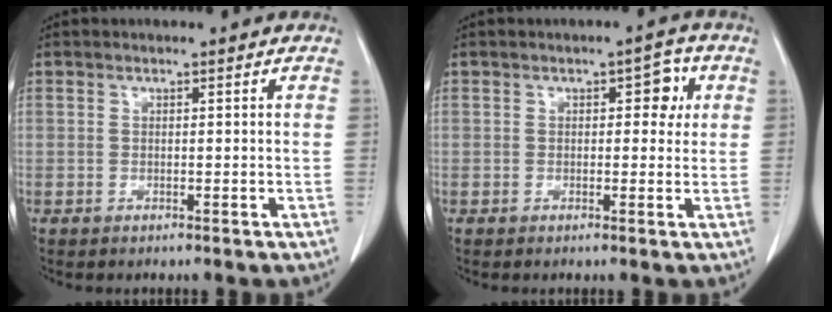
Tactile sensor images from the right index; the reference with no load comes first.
{"total": 3.5, "force": [1.0, 1.9, 2.8], "torque": [-0.028, 0.013, 0.010]}